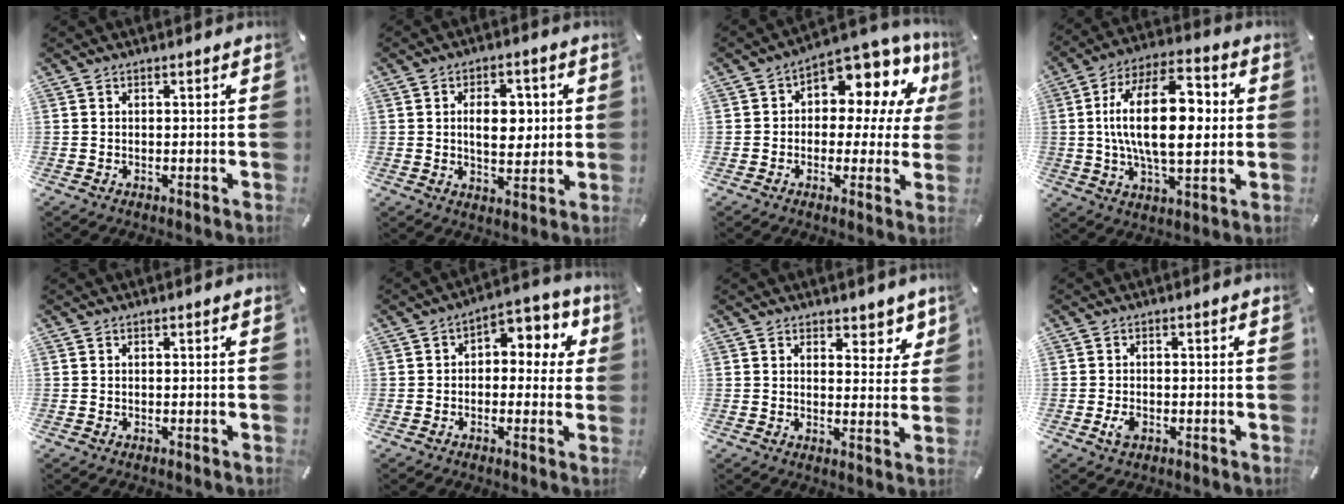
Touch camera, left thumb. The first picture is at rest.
{"total": 8.9, "force": [1.2, 5.7, 6.8], "torque": [-0.089, -0.002, 0.014]}
{"total": 9.8, "force": [4.4, 6.2, 6.3], "torque": [-0.089, -0.044, 0.079]}
{"total": 21.2, "force": [1.6, 10.9, 18.2], "torque": [-0.331, 0.001, 0.018]}
{"total": 0.0}
{"total": 6.9, "force": [1.3, 4.8, 4.8], "torque": [-0.064, -0.003, 0.017]}
{"total": 5.7, "force": [4.2, 3.3, 2.0], "torque": [-0.005, -0.033, 0.069]}
{"total": 2.6, "force": [-0.9, 1.6, 1.9], "torque": [-0.054, -0.005, -0.021]}